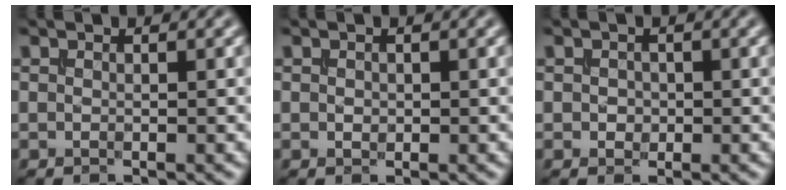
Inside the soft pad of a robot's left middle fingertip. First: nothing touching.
{"total": 0.5, "force": [0.0, 0.4, 0.2], "torque": [-0.007, -0.001, -0.001]}
{"total": 0.9, "force": [-0.1, 0.8, 0.4], "torque": [-0.009, -0.001, -0.003]}